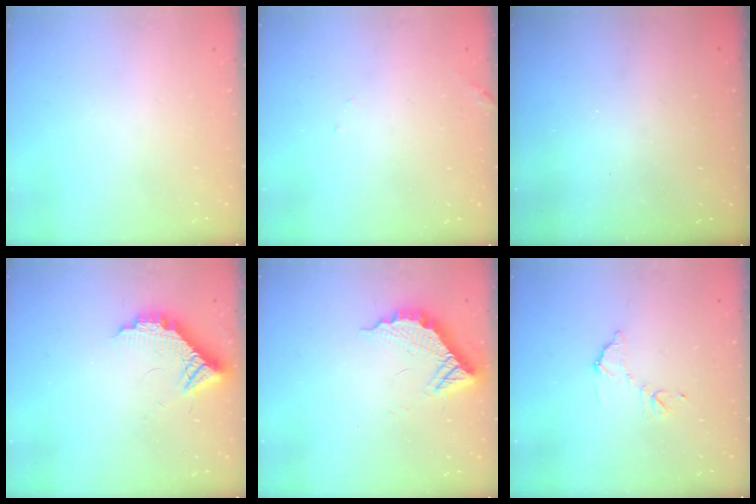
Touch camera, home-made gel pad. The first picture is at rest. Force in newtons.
{"total": 7.7, "press": 7.7, "slide": 0.3}
{"total": 3.0, "press": 3.0, "slide": 0.1}
{"total": 10.4, "press": 10.4, "slide": 0.6}
{"total": 11.9, "press": 11.8, "slide": 0.7}
{"total": 8.2, "press": 8.2, "slide": 0.4}